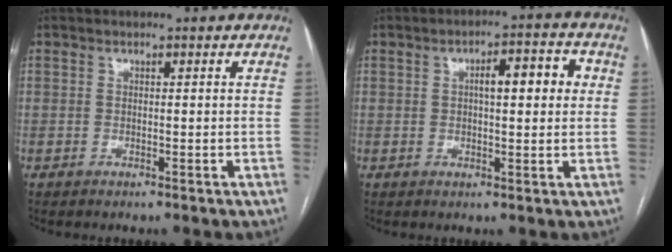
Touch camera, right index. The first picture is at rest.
{"total": 6.8, "force": [1.4, 1.8, 6.4], "torque": [-0.093, 0.021, 0.018]}